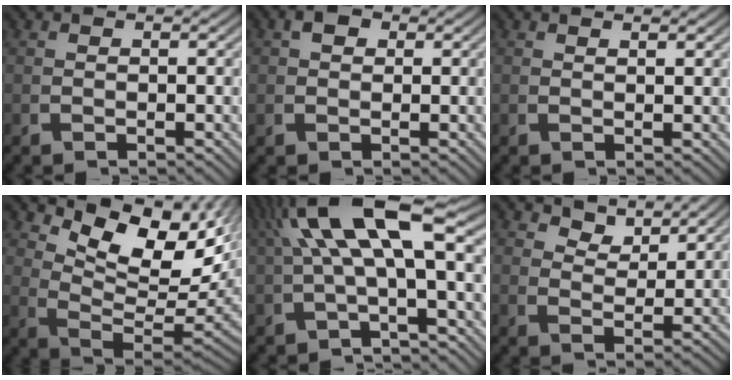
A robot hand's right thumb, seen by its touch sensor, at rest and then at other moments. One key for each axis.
{"total": 2.1, "fx": 1.1, "fy": 1.5, "fz": 1.1, "tx": -0.021, "ty": -0.001, "tz": 0.021}
{"total": 0.8, "fx": 0.7, "fy": -0.1, "fz": 0.2, "tx": -0.001, "ty": 0.001, "tz": 0.014}
{"total": 12.6, "fx": 2.0, "fy": 7.4, "fz": 10.0, "tx": -0.168, "ty": -0.030, "tz": 0.050}
{"total": 7.1, "fx": 1.4, "fy": 2.4, "fz": 6.5, "tx": -0.119, "ty": 0.015, "tz": 0.026}
{"total": 3.6, "fx": 3.3, "fy": 0.7, "fz": 1.2, "tx": -0.023, "ty": -0.002, "tz": 0.065}